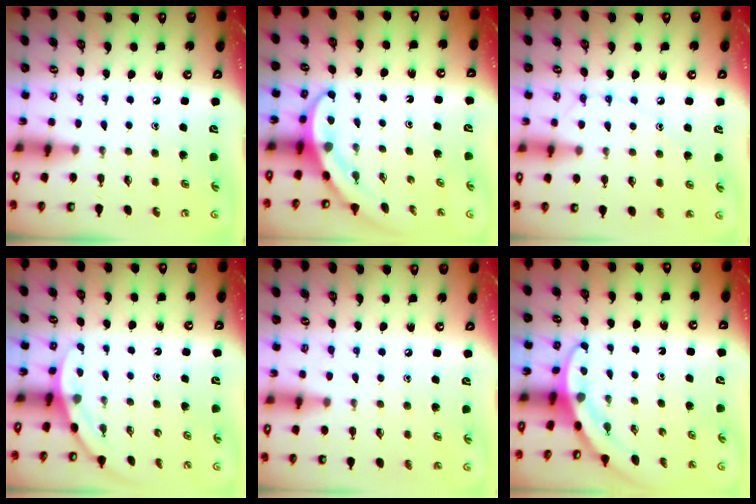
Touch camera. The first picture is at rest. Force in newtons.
{"total": 3.9, "press": 3.9, "slide": 0.3}
{"total": 7.9, "press": 7.9, "slide": 0.6}
{"total": 2.8, "press": 2.8, "slide": 0.1}
{"total": 5.5, "press": 5.4, "slide": 0.7}
{"total": 3.1, "press": 3.1, "slide": 0.1}